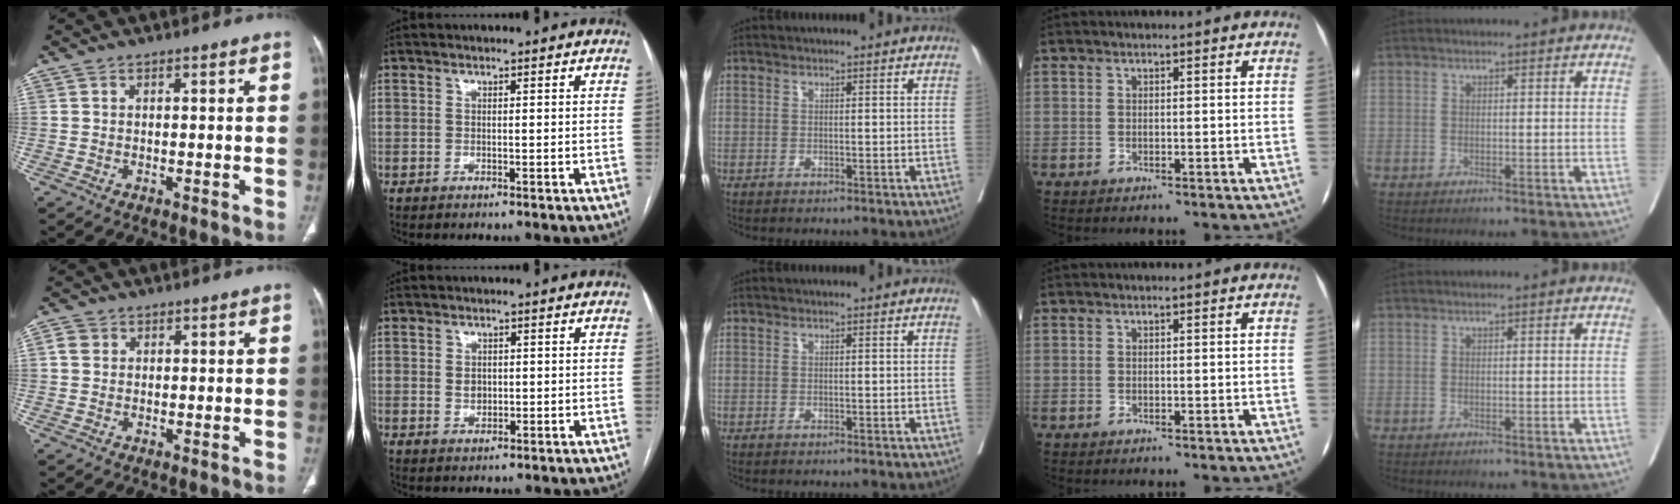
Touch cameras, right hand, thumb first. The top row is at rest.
{"thumb": {"total": 2.3, "force": [0.7, 2.0, 0.9], "torque": [-0.008, 0.000, 0.012]}, "index": {"total": 2.2, "force": [0.2, 1.8, 1.3], "torque": [-0.019, 0.000, 0.007]}}